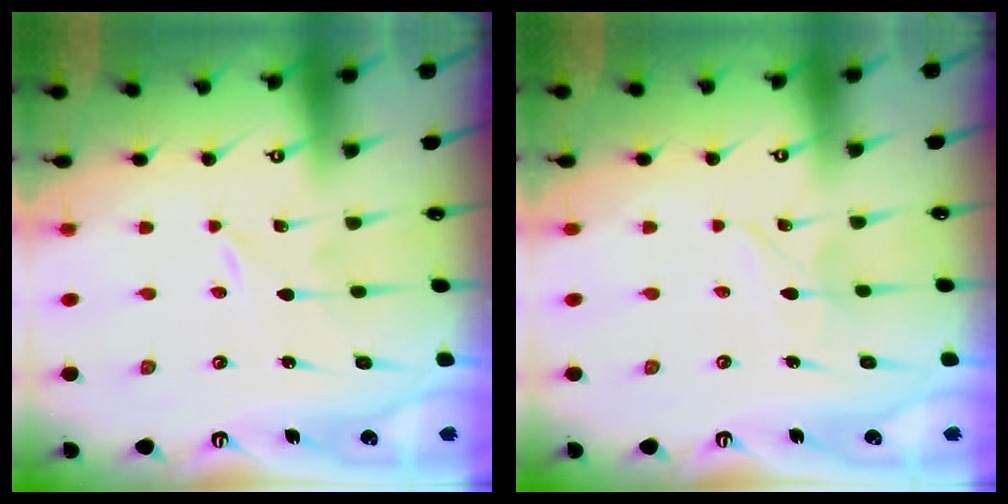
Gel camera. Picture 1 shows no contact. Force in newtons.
{"total": 2.8, "press": 2.8, "slide": 0.2}